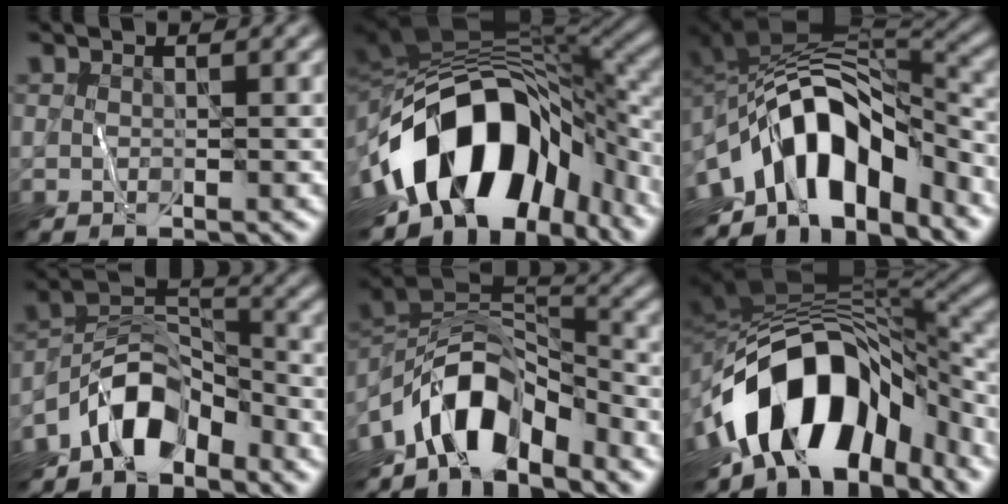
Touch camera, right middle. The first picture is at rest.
{"total": 16.3, "force": [-5.8, 9.6, 11.9], "torque": [-0.206, 0.000, -0.096]}
{"total": 12.5, "force": [-5.9, 6.2, 9.2], "torque": [-0.144, 0.015, -0.103]}
{"total": 6.6, "force": [-4.8, 3.1, 3.2], "torque": [-0.039, 0.011, -0.097]}
{"total": 9.0, "force": [-6.2, 3.9, 5.2], "torque": [-0.076, 0.012, -0.123]}
{"total": 14.6, "force": [-6.6, 8.6, 9.8], "torque": [-0.156, 0.006, -0.110]}